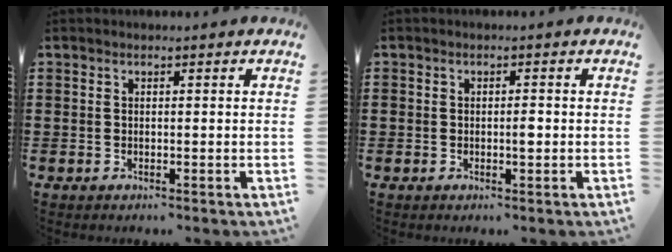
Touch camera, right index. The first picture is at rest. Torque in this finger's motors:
{"motor_torque": [1.81, 0.33, 0.51, 0.12]}